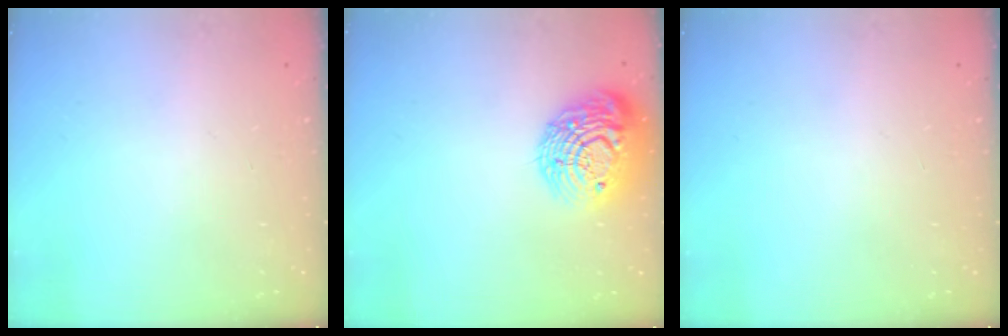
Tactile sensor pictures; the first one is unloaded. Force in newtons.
{"total": 17.9, "press": 17.9, "slide": 1.1}
{"total": 0.0}